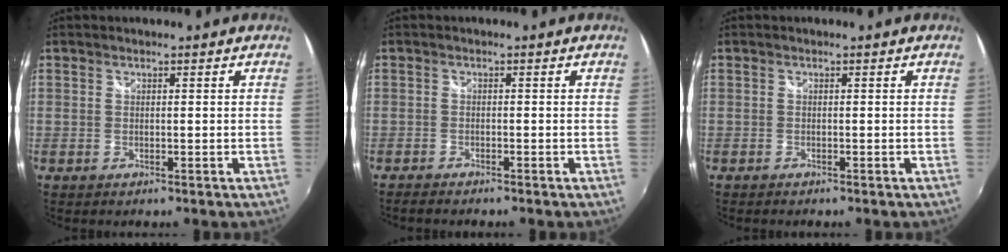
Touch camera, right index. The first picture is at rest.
{"total": 2.4, "force": [-2.3, 0.3, 0.7], "torque": [-0.024, -0.015, -0.043]}
{"total": 0.7, "force": [-0.7, 0.2, 0.1], "torque": [-0.004, -0.005, -0.015]}